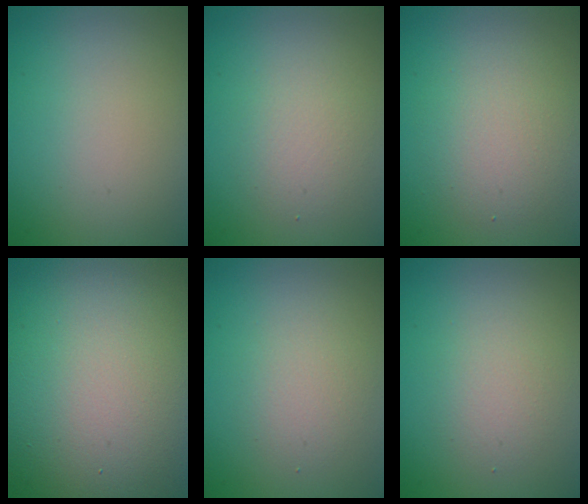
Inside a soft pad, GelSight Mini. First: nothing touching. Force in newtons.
{"total": 2.4, "press": 2.4, "slide": 0.4}
{"total": 3.3, "press": 3.3, "slide": 0.1}
{"total": 17.3, "press": 17.2, "slide": 1.1}
{"total": 2.1, "press": 2.1, "slide": 0.0}
{"total": 2.2, "press": 2.2, "slide": 0.1}